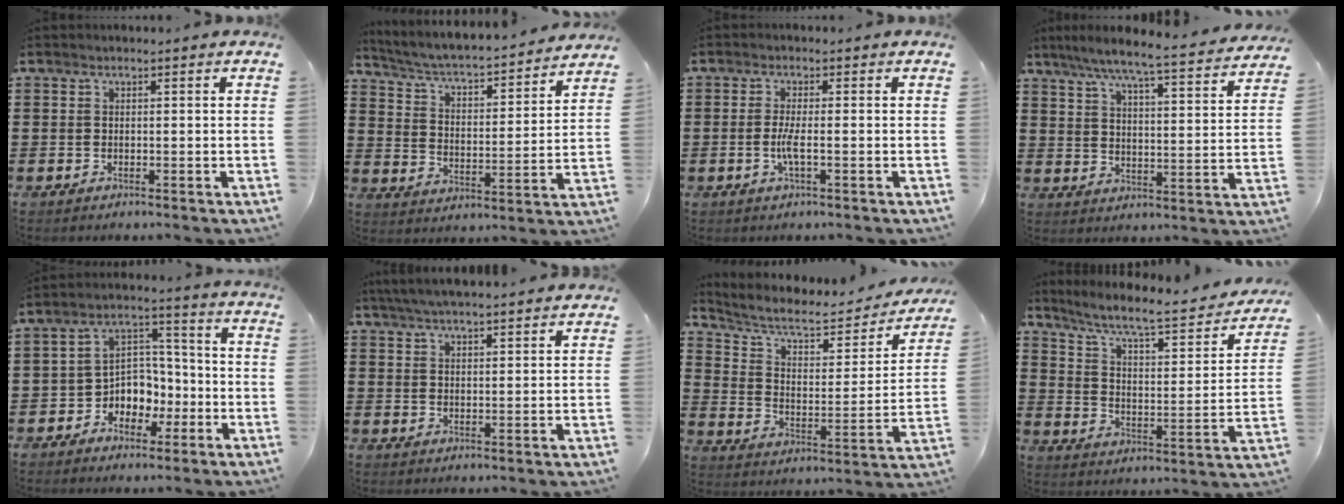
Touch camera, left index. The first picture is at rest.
{"total": 3.6, "force": [3.3, 0.2, 1.5], "torque": [-0.047, -0.035, 0.046]}
{"total": 3.1, "force": [-0.7, 0.3, 3.0], "torque": [-0.069, -0.007, -0.018]}
{"total": 6.6, "force": [5.8, -0.6, 3.1], "torque": [-0.084, -0.046, 0.093]}
{"total": 6.1, "force": [-2.4, 5.2, 2.1], "torque": [-0.051, 0.015, -0.045]}
{"total": 4.4, "force": [4.2, -0.3, 1.3], "torque": [-0.038, -0.012, 0.077]}
{"total": 6.9, "force": [5.4, 2.2, 3.7], "torque": [-0.090, -0.034, 0.087]}
{"total": 7.3, "force": [5.9, 0.7, 4.3], "torque": [-0.101, -0.044, 0.091]}